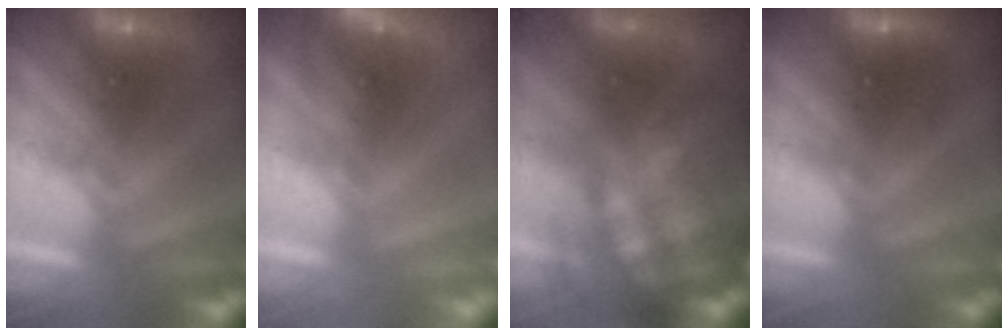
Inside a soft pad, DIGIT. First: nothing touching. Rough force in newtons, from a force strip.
{"total": 2.6}
{"total": 13.2}
{"total": 2.4}